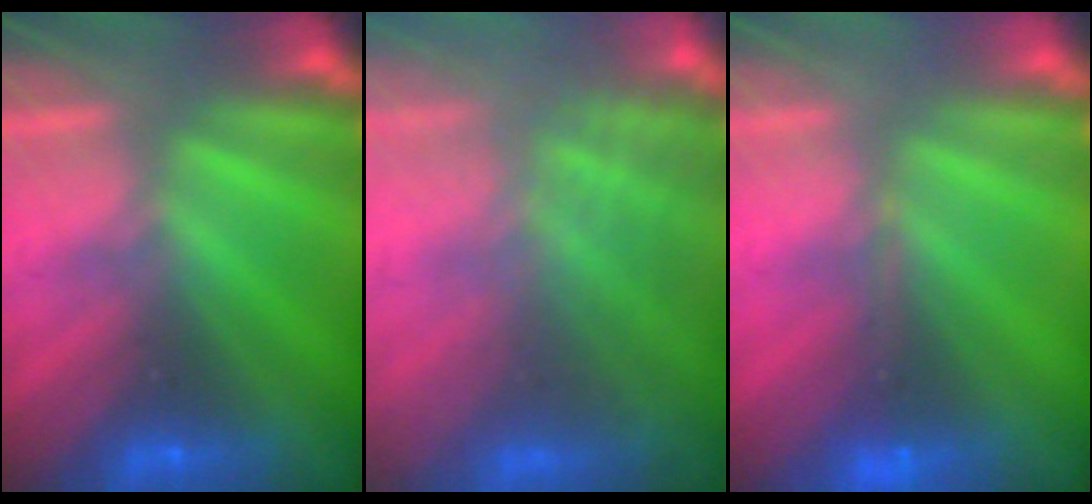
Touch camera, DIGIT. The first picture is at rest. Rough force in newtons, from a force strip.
{"total": 8.7}
{"total": 1.7}